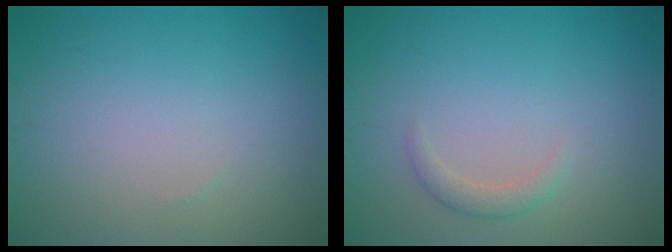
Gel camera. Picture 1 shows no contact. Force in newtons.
{"total": 1.4, "press": 1.4, "slide": 0.1}